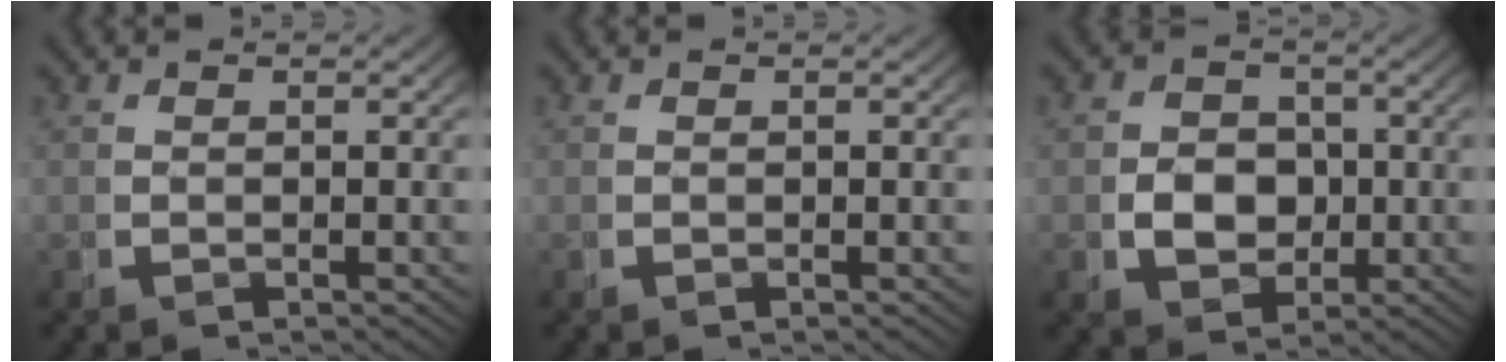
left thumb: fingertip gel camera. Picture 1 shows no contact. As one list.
[{"total": 0.0}, {"total": 4.8, "force": [-0.5, 3.9, 2.8], "torque": [-0.040, -0.020, 0.001]}]